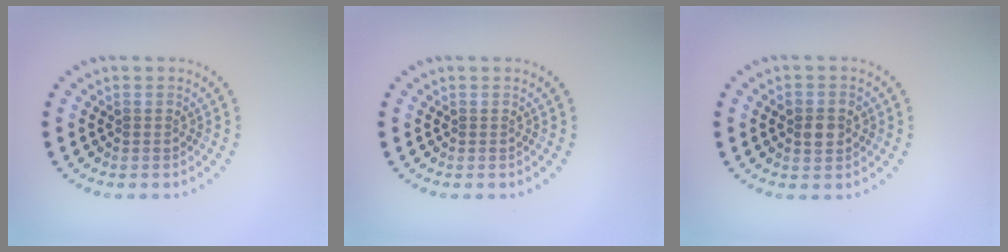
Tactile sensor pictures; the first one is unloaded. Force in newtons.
{"total": 0.0}
{"total": 2.4, "press": 2.4, "slide": 0.4}